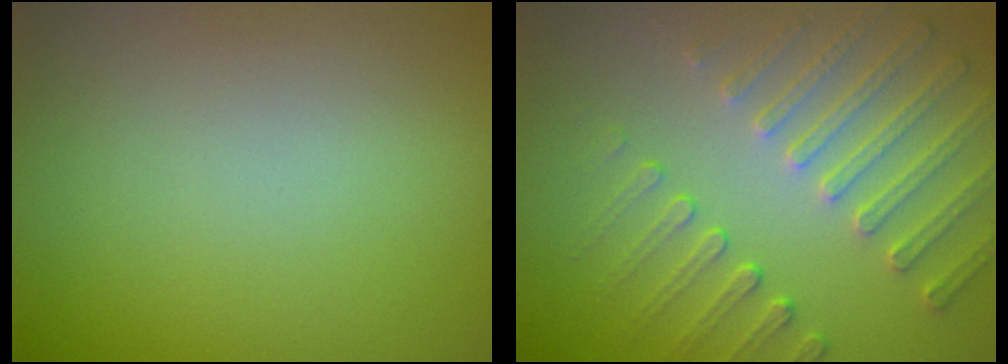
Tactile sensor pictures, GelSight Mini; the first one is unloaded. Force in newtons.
{"total": 5.1, "press": 3.9, "slide": 3.4}